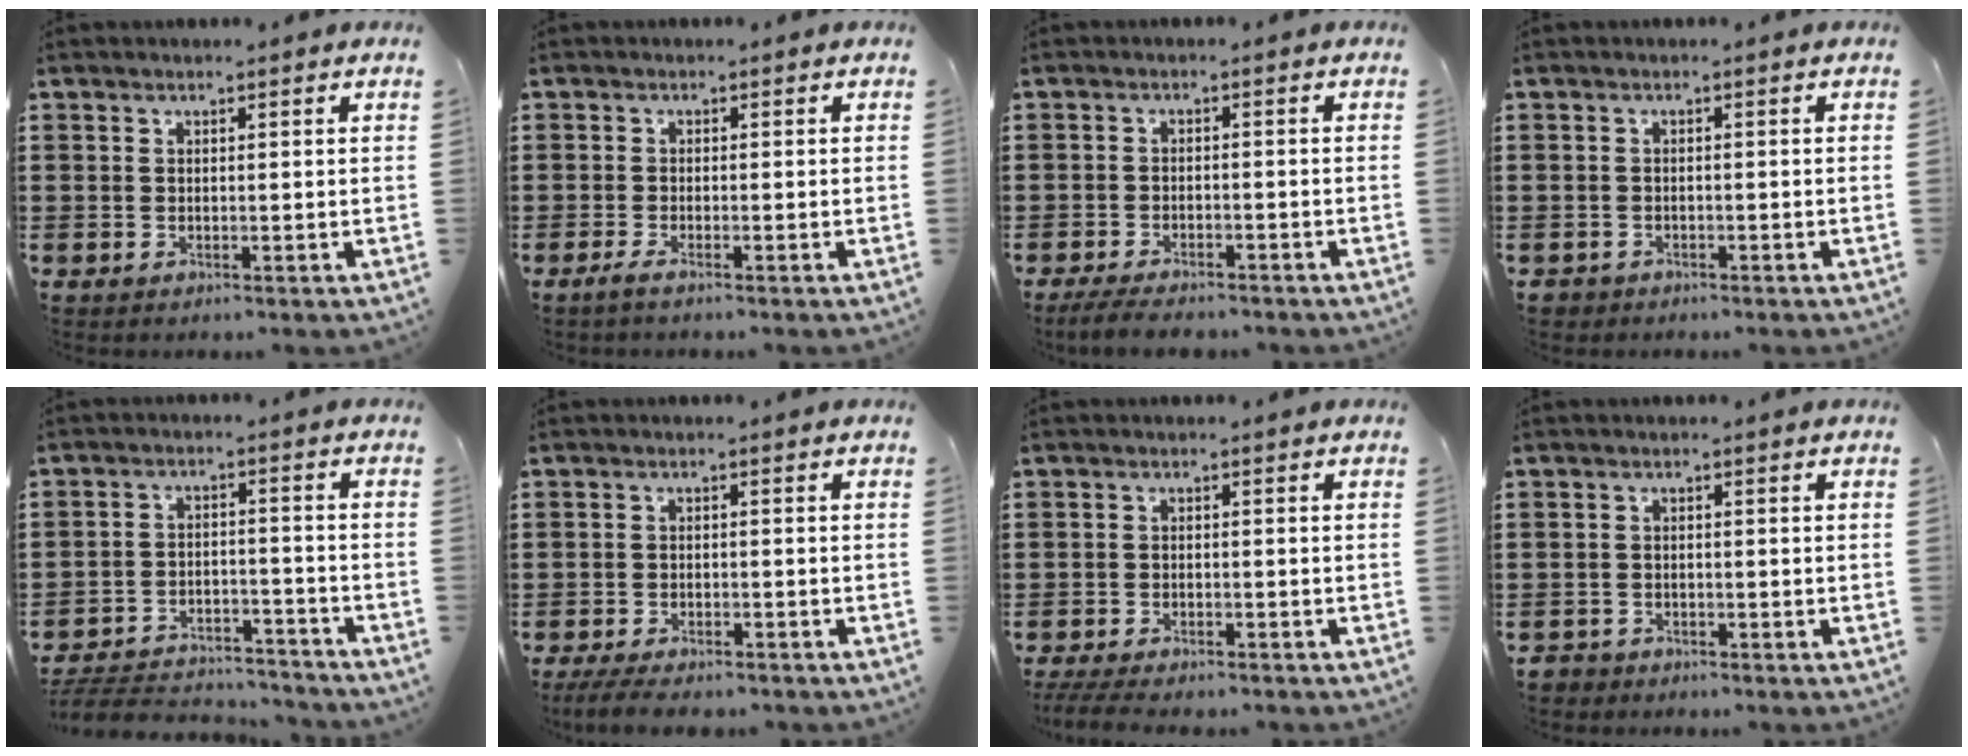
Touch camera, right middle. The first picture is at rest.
{"total": 1.0, "force": [-0.8, 0.0, 0.6], "torque": [-0.015, -0.003, -0.016]}
{"total": 3.1, "force": [-3.0, 0.3, 0.9], "torque": [-0.032, -0.006, -0.063]}
{"total": 0.9, "force": [-0.8, 0.4, 0.0], "torque": [-0.004, 0.001, -0.018]}
{"total": 5.4, "force": [-5.2, 0.9, 0.7], "torque": [-0.017, 0.007, -0.107]}
{"total": 3.0, "force": [-2.8, 0.3, 0.9], "torque": [-0.032, -0.007, -0.062]}
{"total": 2.6, "force": [-2.5, 0.1, 0.7], "torque": [-0.022, -0.005, -0.052]}
{"total": 1.4, "force": [-1.3, 0.4, 0.0], "torque": [-0.005, -0.001, -0.030]}